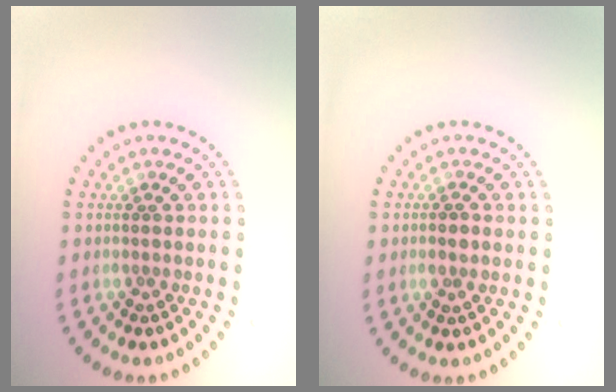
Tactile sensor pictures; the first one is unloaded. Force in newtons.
{"total": 0.9, "press": 0.8, "slide": 0.4}